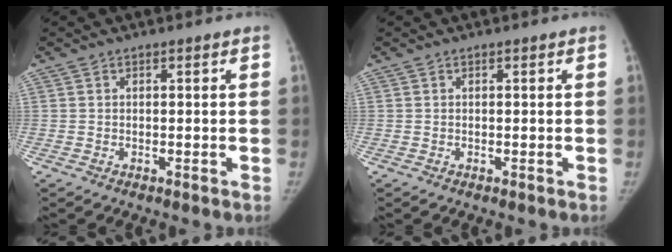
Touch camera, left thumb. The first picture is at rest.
{"total": 0.0}